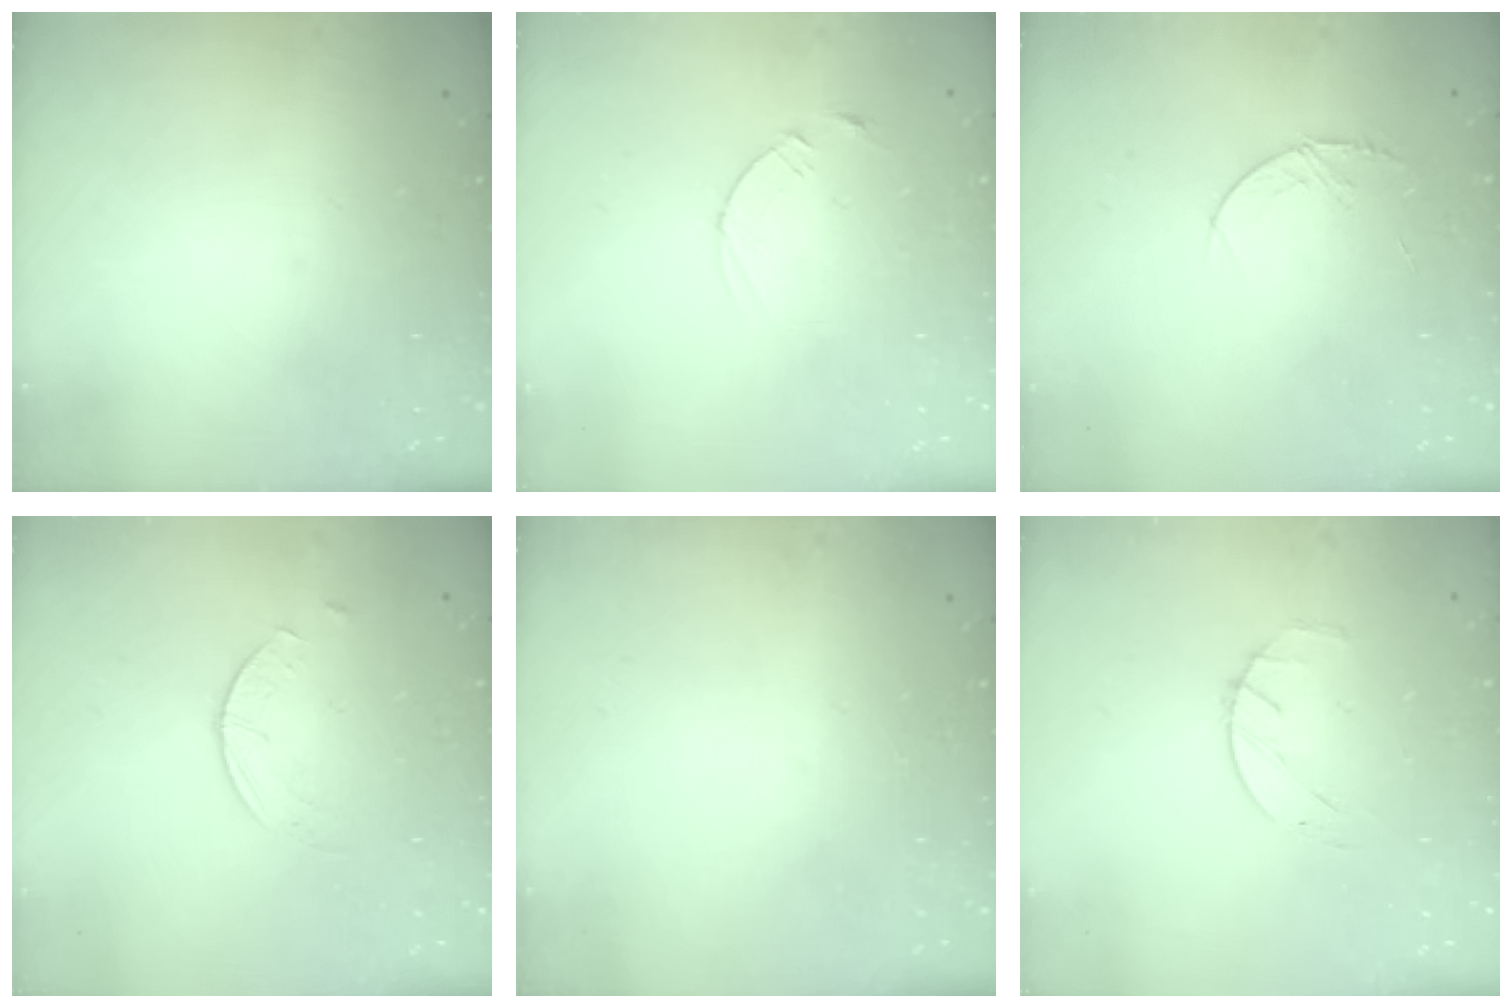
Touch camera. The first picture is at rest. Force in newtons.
{"total": 2.5, "press": 2.5, "slide": 0.3}
{"total": 4.0, "press": 3.9, "slide": 0.5}
{"total": 0.9, "press": 0.9, "slide": 0.2}
{"total": 0.0}
{"total": 2.5, "press": 2.5, "slide": 0.4}